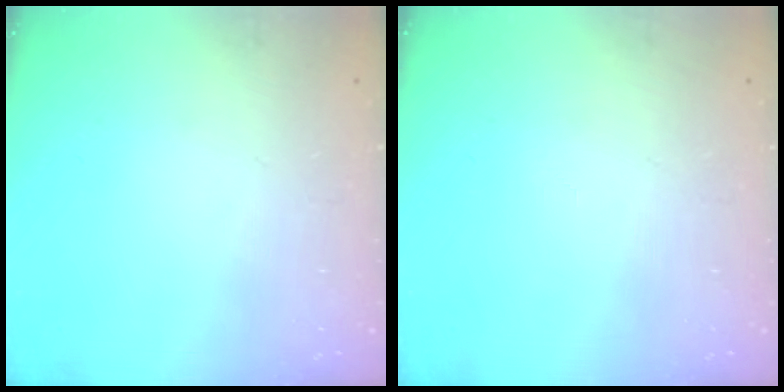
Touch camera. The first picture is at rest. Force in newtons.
{"total": 0.0}